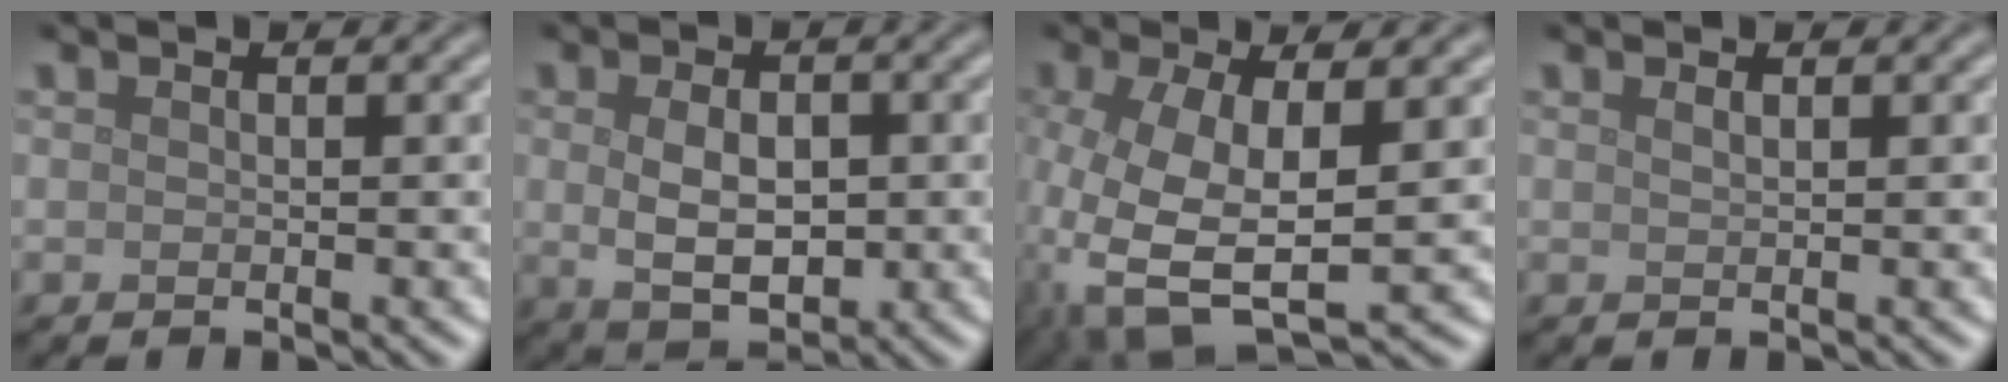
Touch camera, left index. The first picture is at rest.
{"total": 5.0, "force": [0.0, 3.0, 3.9], "torque": [-0.070, -0.005, 0.005]}
{"total": 9.4, "force": [-1.8, 4.4, 8.1], "torque": [-0.188, -0.015, -0.032]}
{"total": 0.6, "force": [0.4, 0.2, 0.4], "torque": [-0.006, 0.000, 0.007]}